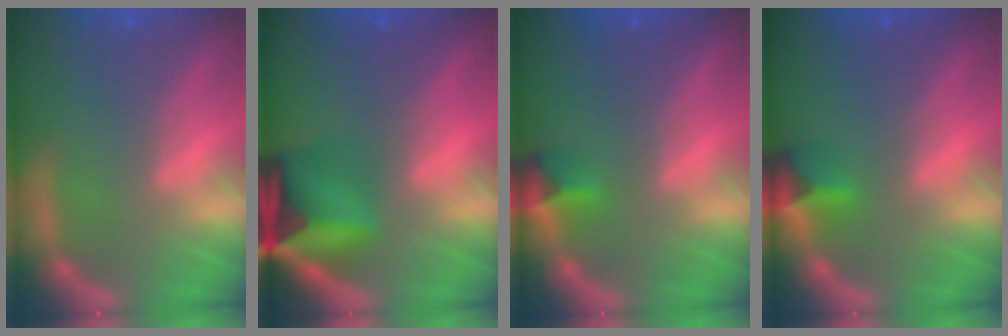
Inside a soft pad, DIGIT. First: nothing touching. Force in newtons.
{"total": 9.0}
{"total": 1.9}
{"total": 2.4}